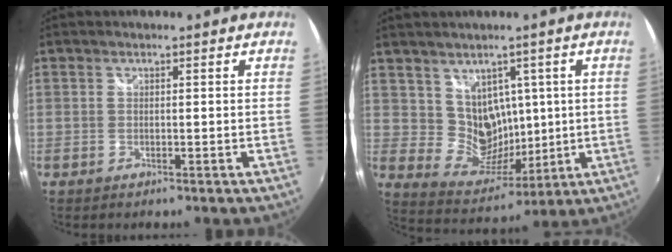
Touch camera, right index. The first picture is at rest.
{"total": 9.0, "force": [3.0, 7.8, 3.4], "torque": [-0.056, -0.004, 0.073]}